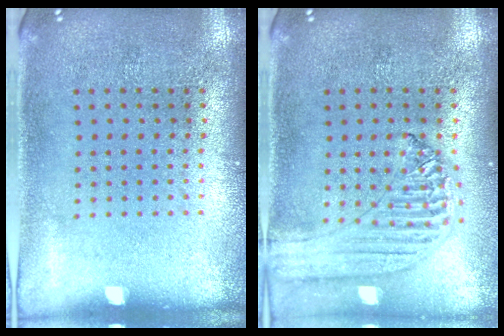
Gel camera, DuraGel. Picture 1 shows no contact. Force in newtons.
{"total": 1.3, "press": 1.2, "slide": 0.2}